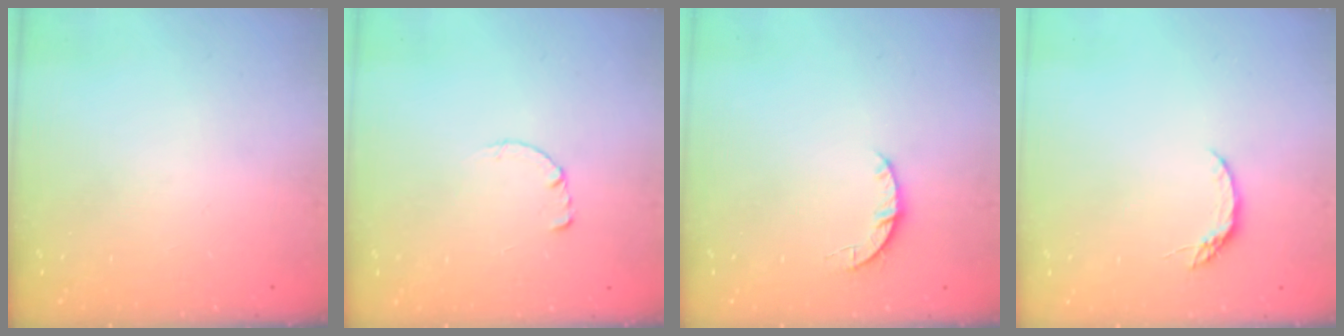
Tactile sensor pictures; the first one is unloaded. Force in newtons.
{"total": 0.7, "press": 0.6, "slide": 0.1}
{"total": 3.3, "press": 3.2, "slide": 0.5}
{"total": 4.3, "press": 4.3, "slide": 0.5}